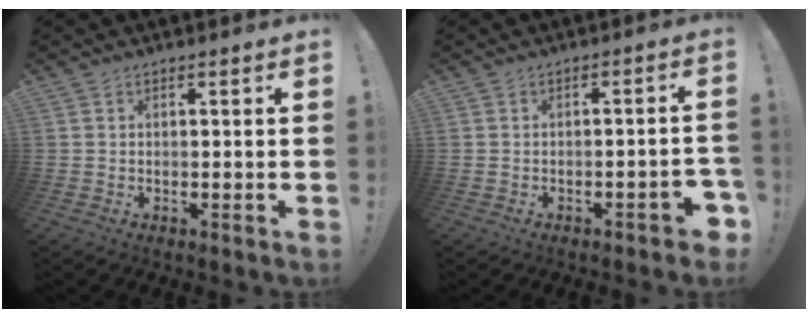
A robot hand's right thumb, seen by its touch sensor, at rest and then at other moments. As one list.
[{"total": 3.5, "force": [-2.2, 1.0, 2.6], "torque": [-0.043, 0.010, -0.033]}]